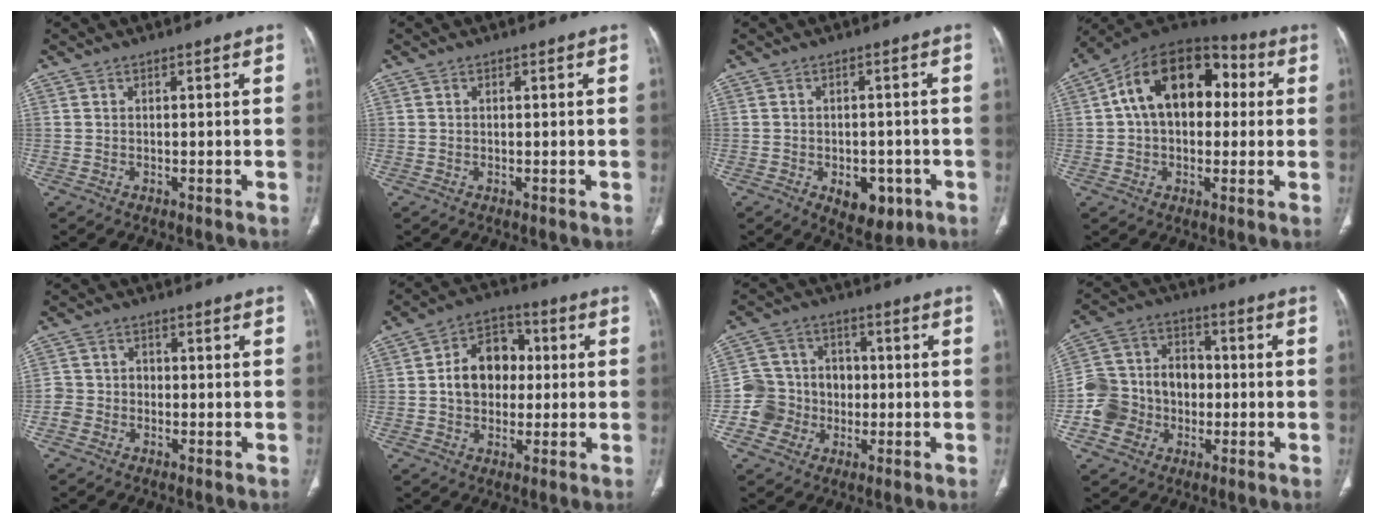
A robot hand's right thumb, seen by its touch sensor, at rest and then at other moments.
{"total": 0.0}
{"total": 7.4, "force": [-3.0, 4.6, 4.9], "torque": [-0.041, 0.008, -0.026]}
{"total": 18.9, "force": [3.1, 12.3, 14.0], "torque": [-0.189, 0.042, 0.040]}
{"total": 3.7, "force": [-1.4, 3.4, 0.8], "torque": [0.007, 0.020, -0.034]}
{"total": 11.5, "force": [0.6, 8.8, 7.4], "torque": [-0.085, 0.023, 0.005]}
{"total": 10.3, "force": [-2.0, 9.9, 2.4], "torque": [0.002, 0.031, -0.038]}
{"total": 14.1, "force": [-2.9, 12.3, 6.3], "torque": [-0.079, 0.046, -0.053]}